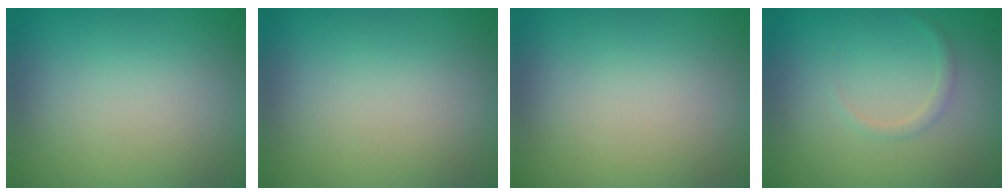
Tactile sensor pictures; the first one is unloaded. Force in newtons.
{"total": 0.0}
{"total": 0.0}
{"total": 0.8, "press": 0.8, "slide": 0.0}